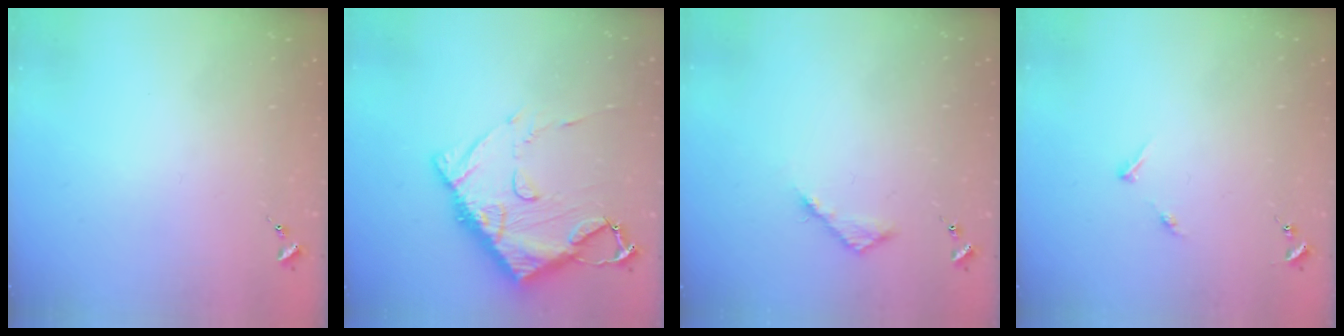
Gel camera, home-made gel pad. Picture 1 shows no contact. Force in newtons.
{"total": 14.3, "press": 14.2, "slide": 1.3}
{"total": 4.6, "press": 4.6, "slide": 0.5}
{"total": 5.2, "press": 5.2, "slide": 0.6}